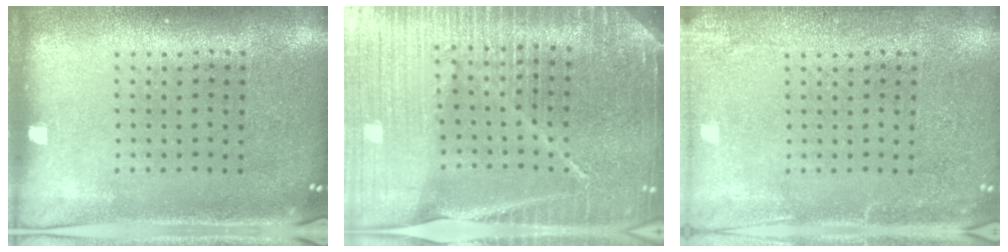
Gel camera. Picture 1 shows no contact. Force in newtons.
{"total": 5.5, "press": 4.8, "slide": 2.6}
{"total": 2.3, "press": 2.3, "slide": 0.3}